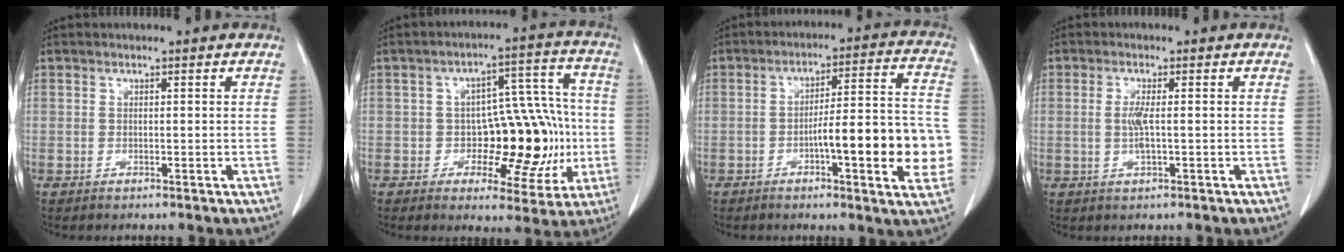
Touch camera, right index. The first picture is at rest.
{"total": 12.5, "force": [-2.1, 6.9, 10.3], "torque": [-0.108, 0.039, -0.019]}
{"total": 15.1, "force": [-3.7, 2.3, 14.5], "torque": [-0.188, 0.022, -0.048]}
{"total": 2.7, "force": [-0.2, 0.4, 2.7], "torque": [-0.058, -0.002, -0.003]}